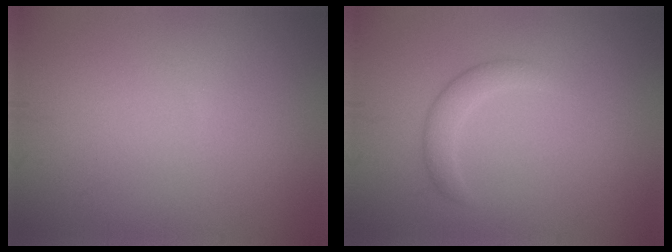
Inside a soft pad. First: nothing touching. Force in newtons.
{"total": 2.0, "press": 2.0, "slide": 0.1}